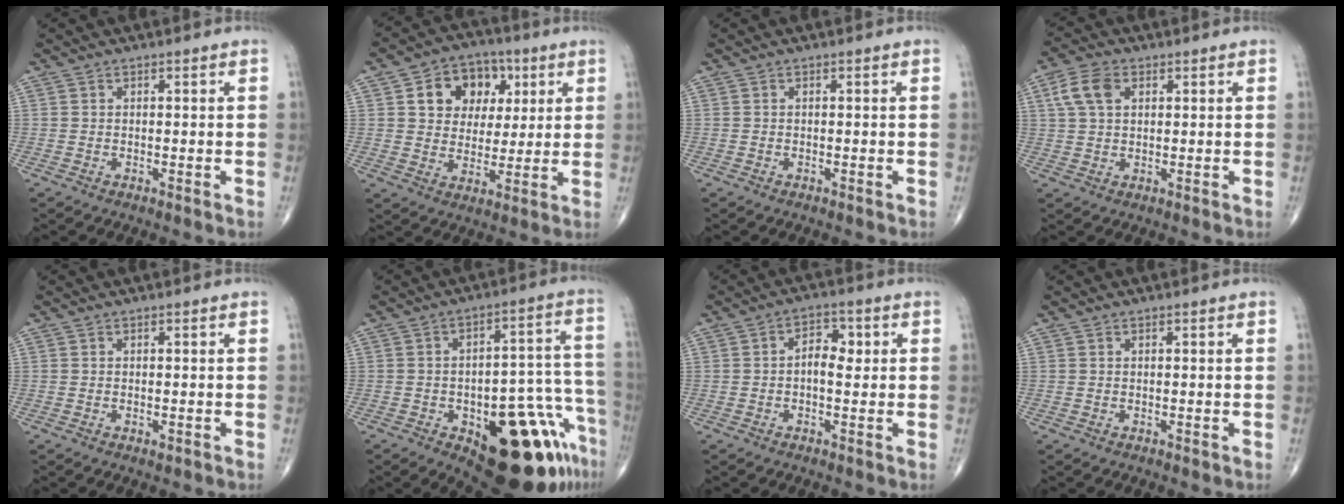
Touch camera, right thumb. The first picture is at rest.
{"total": 11.9, "force": [4.0, 9.4, 6.2], "torque": [-0.049, -0.003, 0.064]}
{"total": 0.0}
{"total": 6.3, "force": [2.1, 4.0, 4.4], "torque": [-0.087, 0.009, 0.040]}
{"total": 0.6, "force": [-0.2, 0.2, 0.5], "torque": [-0.005, -0.002, -0.002]}
{"total": 22.6, "force": [-11.0, 8.7, 17.7], "torque": [-0.159, 0.077, -0.137]}
{"total": 4.8, "force": [0.2, 2.9, 3.8], "torque": [-0.042, 0.013, -0.002]}
{"total": 0.0}